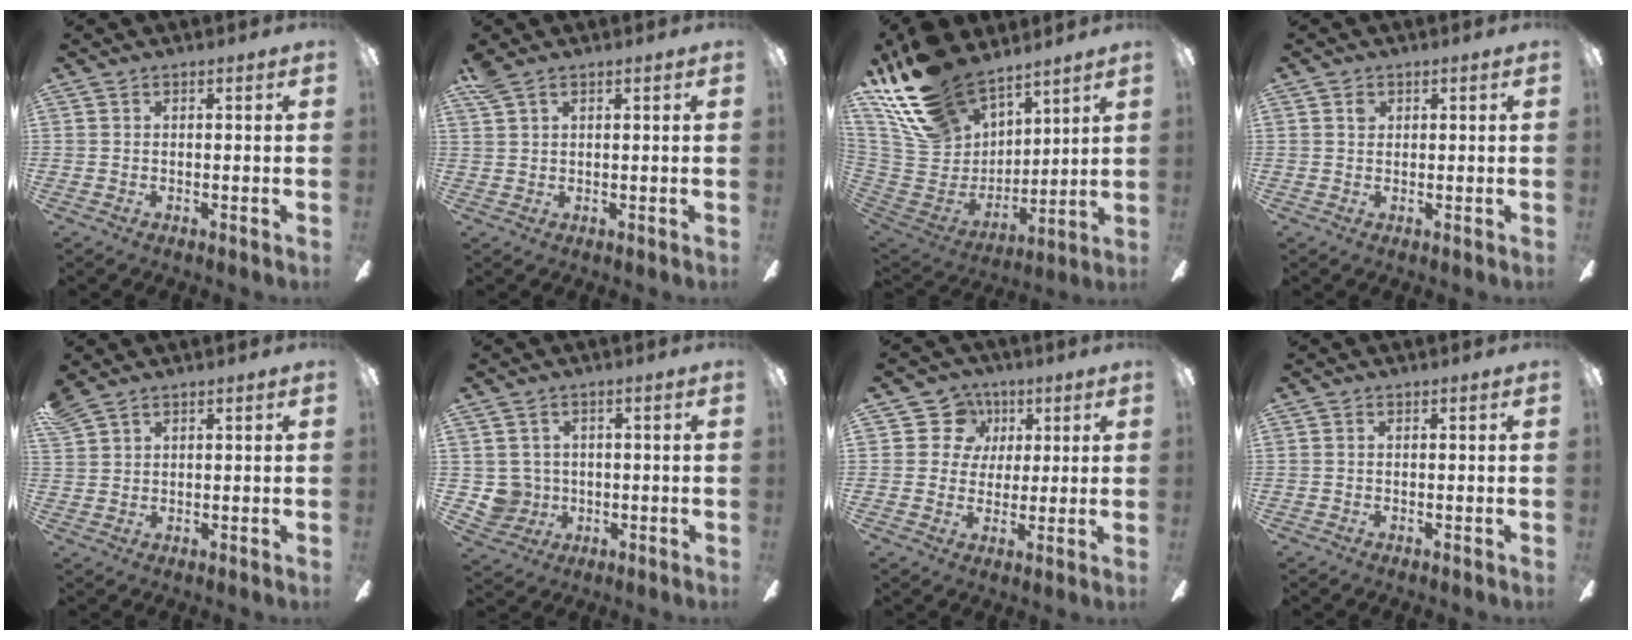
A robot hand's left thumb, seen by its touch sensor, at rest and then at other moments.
{"total": 2.5, "force": [1.7, 1.1, 1.4], "torque": [-0.031, -0.001, 0.032]}
{"total": 21.6, "force": [16.1, 11.1, 9.2], "torque": [-0.221, -0.089, 0.303]}
{"total": 1.3, "force": [0.7, 1.0, 0.4], "torque": [-0.001, -0.001, 0.011]}
{"total": 2.9, "force": [2.4, 1.3, 0.9], "torque": [-0.022, -0.004, 0.047]}
{"total": 5.2, "force": [0.5, 5.1, 0.5], "torque": [-0.032, 0.000, 0.012]}
{"total": 8.3, "force": [3.0, 7.6, 1.0], "torque": [-0.018, -0.014, 0.054]}
{"total": 0.0}